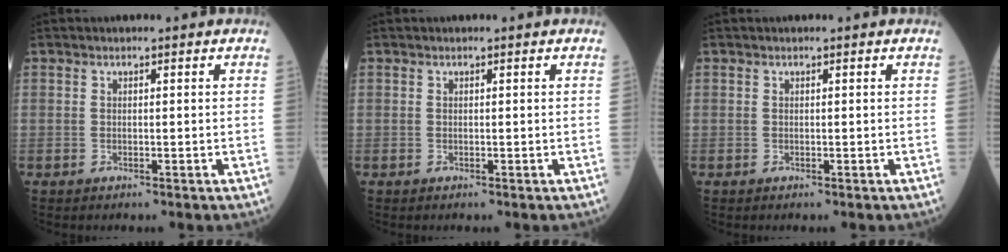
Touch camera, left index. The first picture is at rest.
{"total": 0.0}
{"total": 0.0}